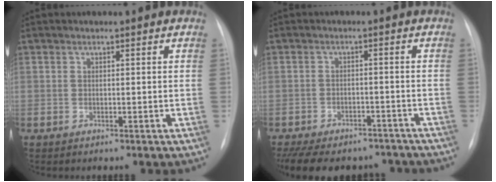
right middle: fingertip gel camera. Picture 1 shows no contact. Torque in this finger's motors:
{"motor_torque": [1.10, -1.04, 0.44, 0.06]}